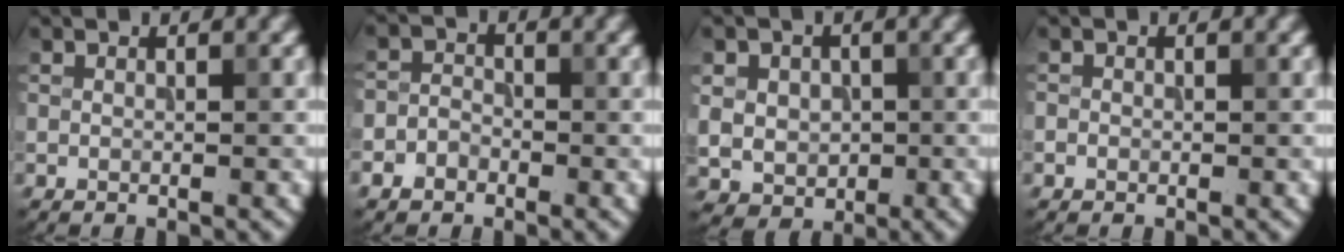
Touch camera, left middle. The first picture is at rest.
{"total": 2.0, "force": [-1.1, 1.5, 0.7], "torque": [-0.009, 0.006, -0.026]}
{"total": 4.2, "force": [0.3, 3.8, 1.9], "torque": [-0.042, -0.001, -0.002]}
{"total": 0.5, "force": [-0.2, 0.5, 0.0], "torque": [0.001, -0.003, -0.006]}